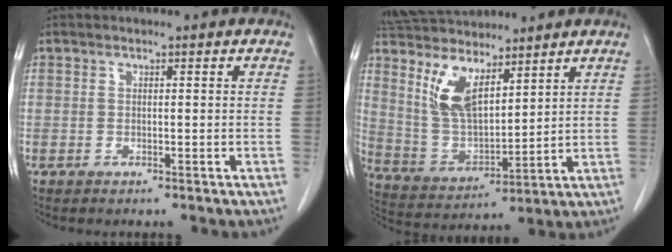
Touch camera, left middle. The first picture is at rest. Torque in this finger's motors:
{"motor_torque": [1.02, -1.12, 0.06, 0.06]}